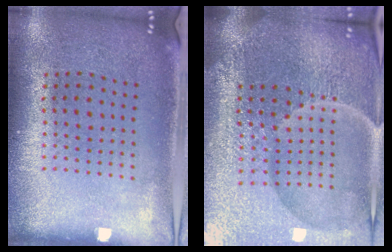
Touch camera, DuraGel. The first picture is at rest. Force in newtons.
{"total": 6.8, "press": 6.0, "slide": 3.2}